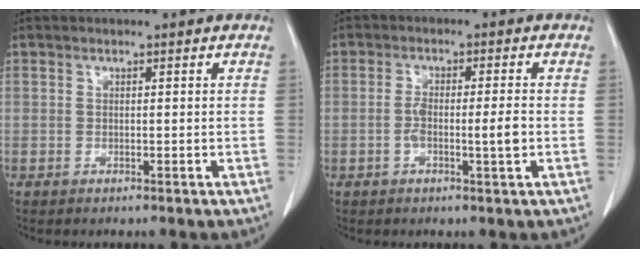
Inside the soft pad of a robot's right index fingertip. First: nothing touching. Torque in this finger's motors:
{"motor_torque": [0.22, 0.05, 0.14, 0.04]}